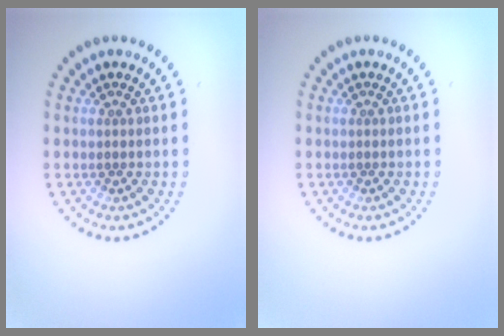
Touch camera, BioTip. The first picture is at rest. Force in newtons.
{"total": 0.0}